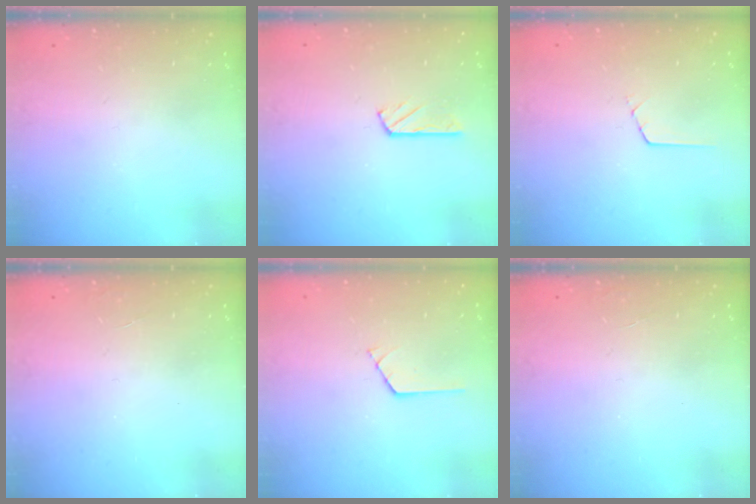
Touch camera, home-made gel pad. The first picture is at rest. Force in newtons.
{"total": 2.7, "press": 2.7, "slide": 0.3}
{"total": 0.6, "press": 0.5, "slide": 0.2}
{"total": 0.0}
{"total": 0.7, "press": 0.7, "slide": 0.1}
{"total": 0.0}